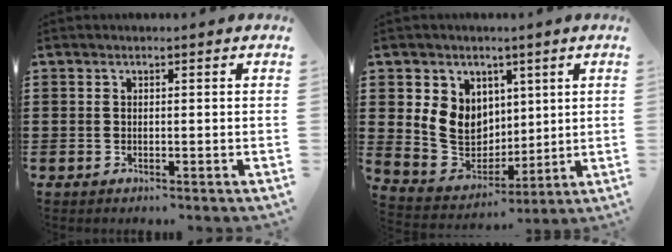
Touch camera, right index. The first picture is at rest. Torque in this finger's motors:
{"motor_torque": [1.26, 0.88, 0.90, 0.18]}